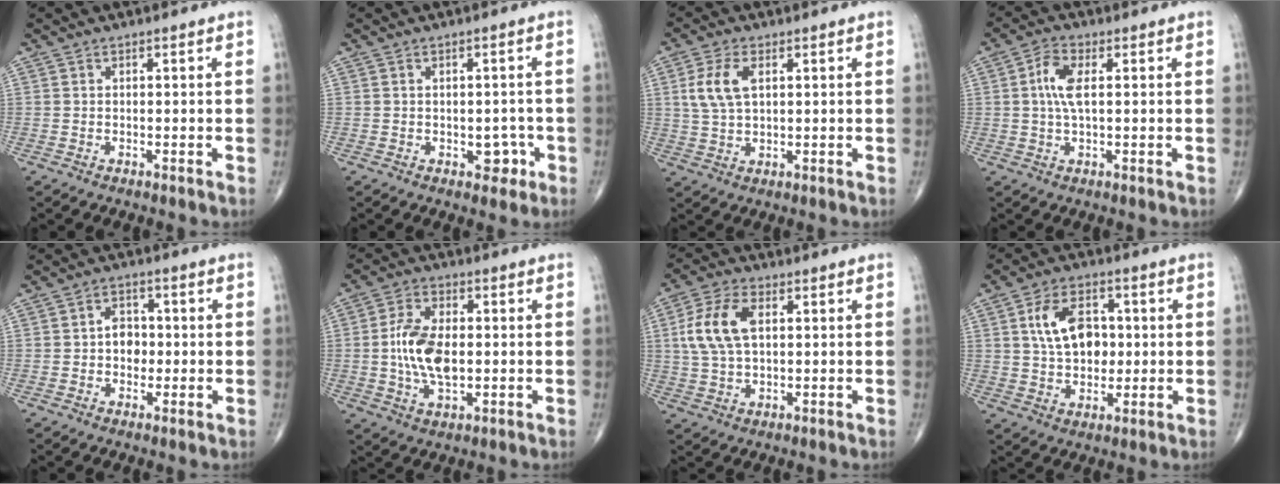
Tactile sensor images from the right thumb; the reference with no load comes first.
{"total": 3.5, "force": [-1.1, 2.4, 2.3], "torque": [-0.005, 0.007, -0.013]}
{"total": 6.9, "force": [1.9, 3.7, 5.5], "torque": [-0.122, 0.000, 0.040]}
{"total": 5.5, "force": [0.9, 2.3, 4.9], "torque": [-0.113, 0.004, 0.012]}
{"total": 4.7, "force": [-0.2, 3.6, 3.0], "torque": [-0.023, 0.009, -0.010]}
{"total": 10.6, "force": [-0.3, 5.7, 9.0], "torque": [-0.169, 0.002, -0.006]}
{"total": 9.9, "force": [2.0, 5.5, 8.0], "torque": [-0.169, 0.010, 0.038]}
{"total": 11.2, "force": [1.9, 7.3, 8.2], "torque": [-0.119, 0.002, 0.033]}